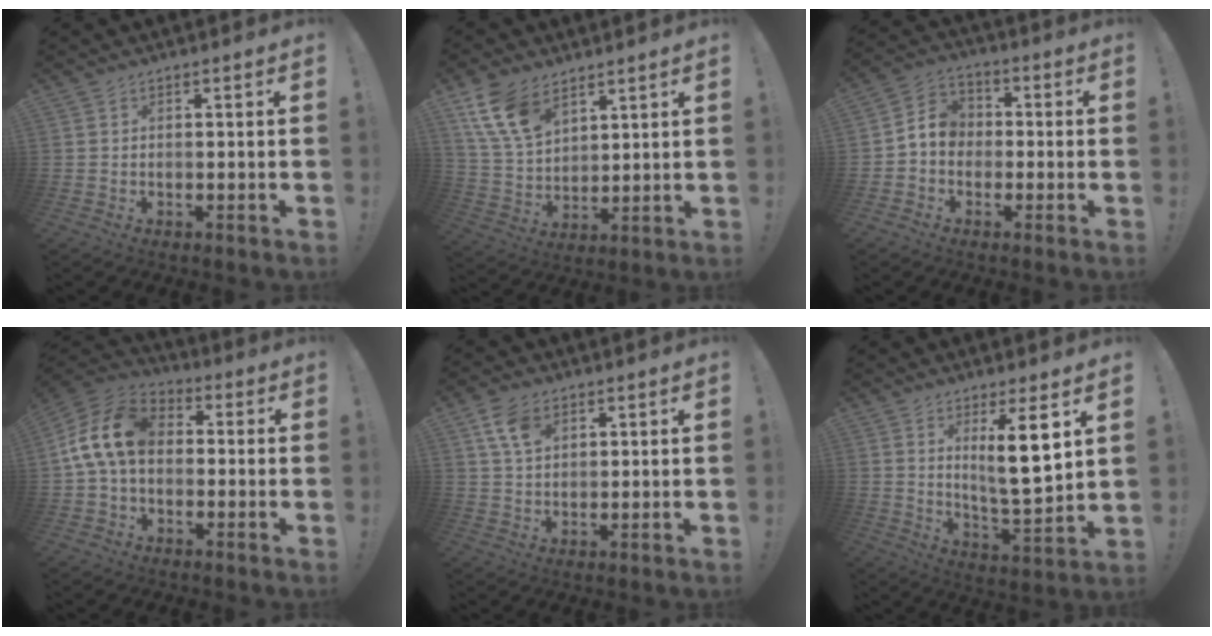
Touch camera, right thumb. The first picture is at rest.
{"total": 13.1, "force": [8.2, 7.7, 6.7], "torque": [-0.137, -0.034, 0.159]}
{"total": 7.0, "force": [-1.5, 6.2, 2.9], "torque": [-0.040, 0.020, -0.022]}
{"total": 14.8, "force": [1.3, 9.8, 11.0], "torque": [-0.209, 0.018, 0.026]}
{"total": 7.5, "force": [3.7, 4.7, 4.5], "torque": [-0.081, -0.006, 0.073]}
{"total": 11.9, "force": [5.1, 1.8, 10.6], "torque": [-0.151, -0.032, 0.076]}